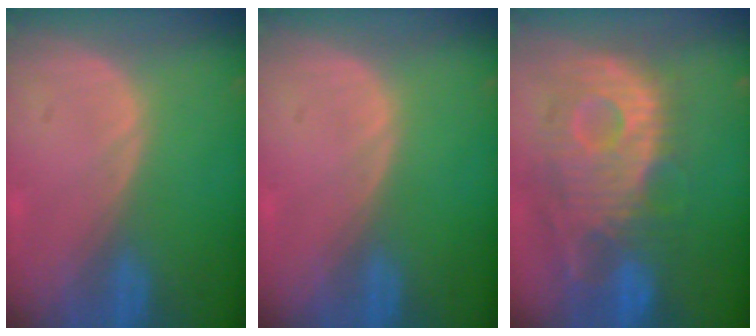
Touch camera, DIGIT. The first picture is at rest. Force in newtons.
{"total": 0.0}
{"total": 12.0, "press": 10.7, "slide": 5.4}